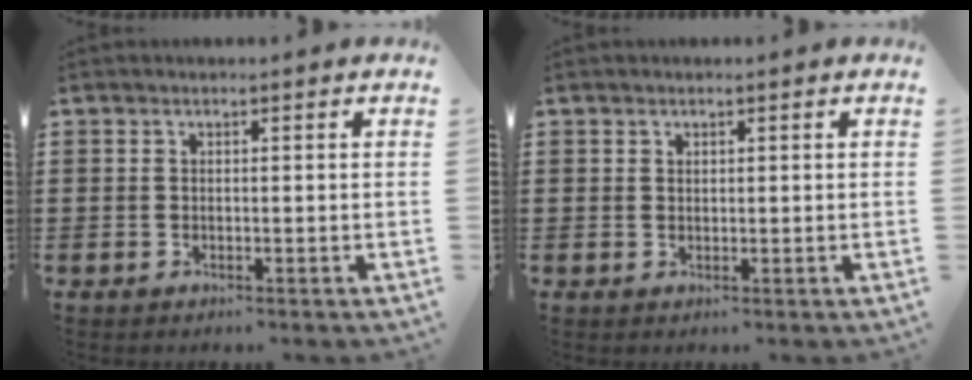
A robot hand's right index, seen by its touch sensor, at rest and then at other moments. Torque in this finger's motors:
{"motor_torque": [-0.93, 1.22, 0.00, 0.00]}